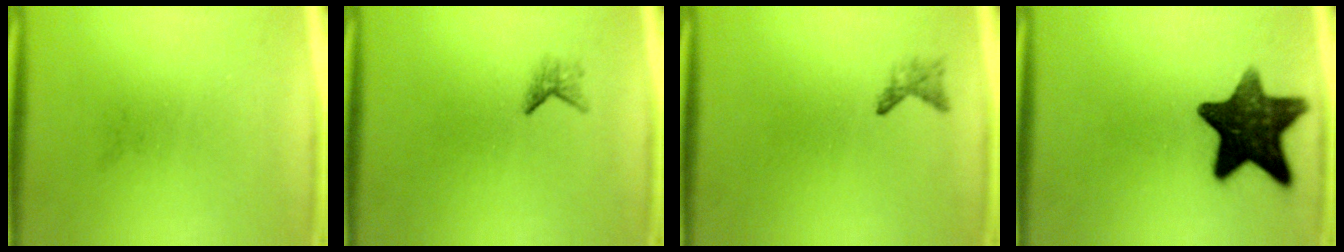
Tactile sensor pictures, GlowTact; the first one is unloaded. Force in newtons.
{"total": 1.2}
{"total": 1.1}
{"total": 13.9}